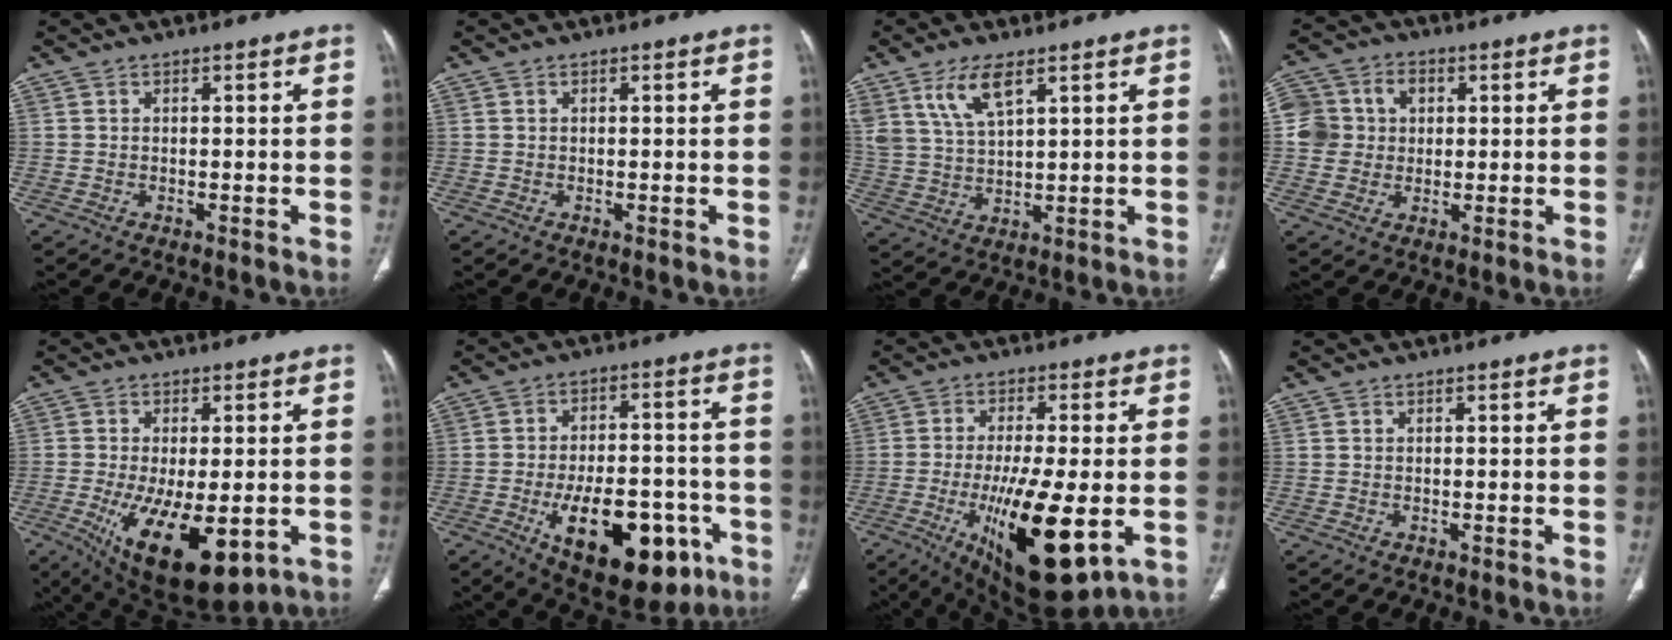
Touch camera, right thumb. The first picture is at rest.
{"total": 0.0}
{"total": 8.4, "force": [4.9, 3.1, 6.1], "torque": [-0.123, -0.019, 0.108]}
{"total": 8.9, "force": [1.4, 8.2, 3.2], "torque": [-0.043, 0.014, 0.022]}
{"total": 16.4, "force": [-5.3, 7.1, 13.8], "torque": [-0.234, -0.019, -0.058]}
{"total": 20.3, "force": [-7.9, 10.4, 15.6], "torque": [-0.208, 0.029, -0.096]}
{"total": 18.3, "force": [-4.8, 5.8, 16.7], "torque": [-0.290, -0.020, -0.060]}
{"total": 0.0}